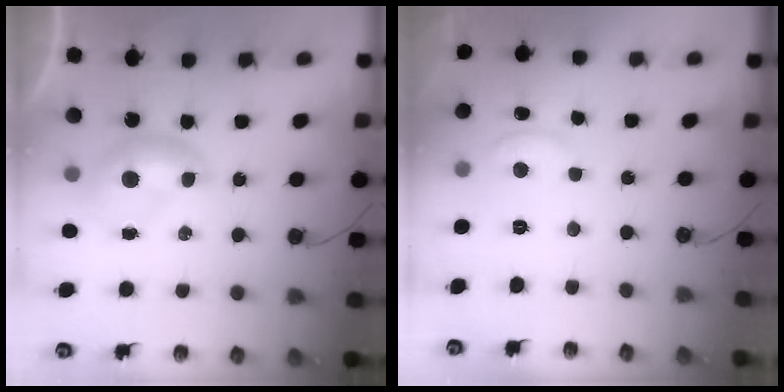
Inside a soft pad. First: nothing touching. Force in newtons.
{"total": 0.0}